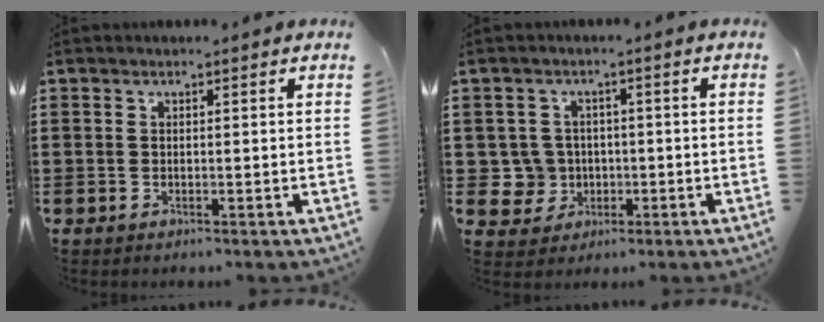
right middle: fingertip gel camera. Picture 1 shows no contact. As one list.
[{"total": 4.9, "force": [-0.4, 4.8, 1.2], "torque": [-0.049, 0.010, -0.009]}]